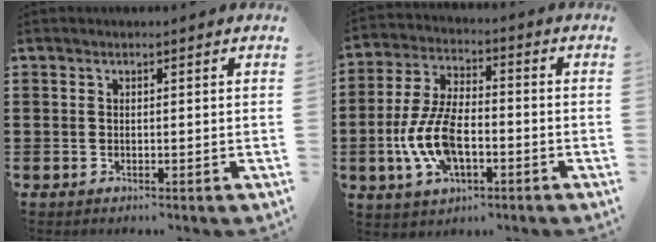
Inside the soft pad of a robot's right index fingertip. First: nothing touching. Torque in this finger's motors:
{"motor_torque": [0.87, 1.27, 0.24, 0.15]}